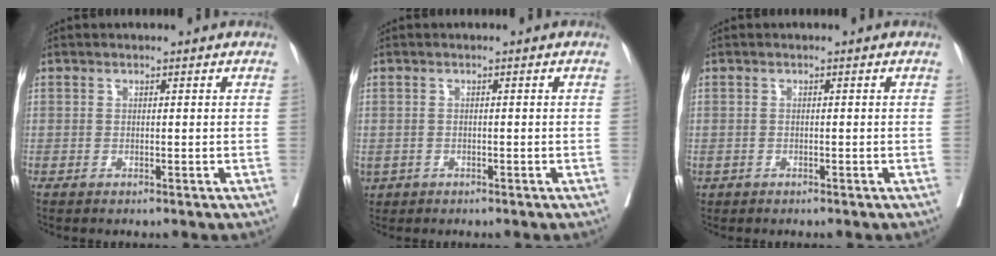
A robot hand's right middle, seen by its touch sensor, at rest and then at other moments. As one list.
[{"total": 2.8, "force": [-1.4, 2.2, 1.2], "torque": [-0.036, -0.004, -0.019]}, {"total": 0.9, "force": [-0.5, 0.6, 0.3], "torque": [-0.013, 0.000, -0.007]}]